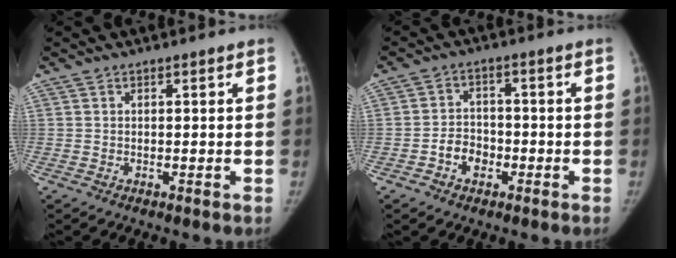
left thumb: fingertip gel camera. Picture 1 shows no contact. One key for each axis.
{"total": 4.9, "fx": -2.1, "fy": 3.8, "fz": 2.3, "tx": -0.019, "ty": 0.021, "tz": -0.041}